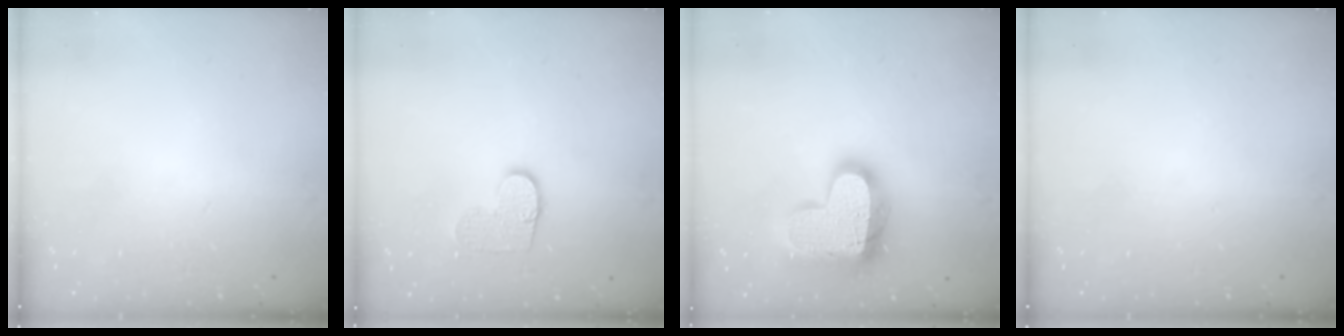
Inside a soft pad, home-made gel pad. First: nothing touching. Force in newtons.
{"total": 8.4, "press": 8.4, "slide": 0.3}
{"total": 19.8, "press": 19.8, "slide": 1.5}
{"total": 0.0}